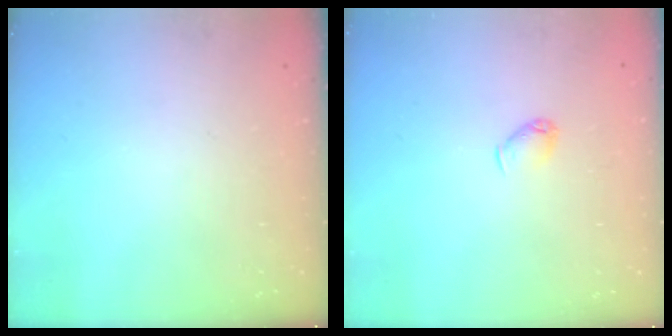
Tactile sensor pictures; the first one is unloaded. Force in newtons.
{"total": 3.8, "press": 3.7, "slide": 0.8}